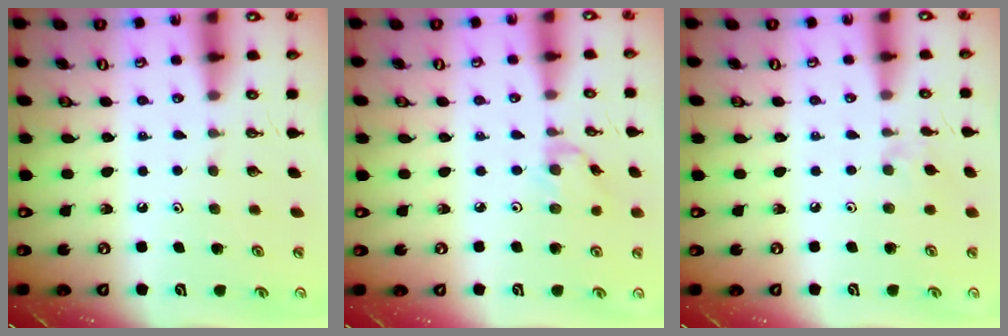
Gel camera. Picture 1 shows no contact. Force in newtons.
{"total": 0.6, "press": 0.5, "slide": 0.3}
{"total": 2.1, "press": 2.0, "slide": 0.4}